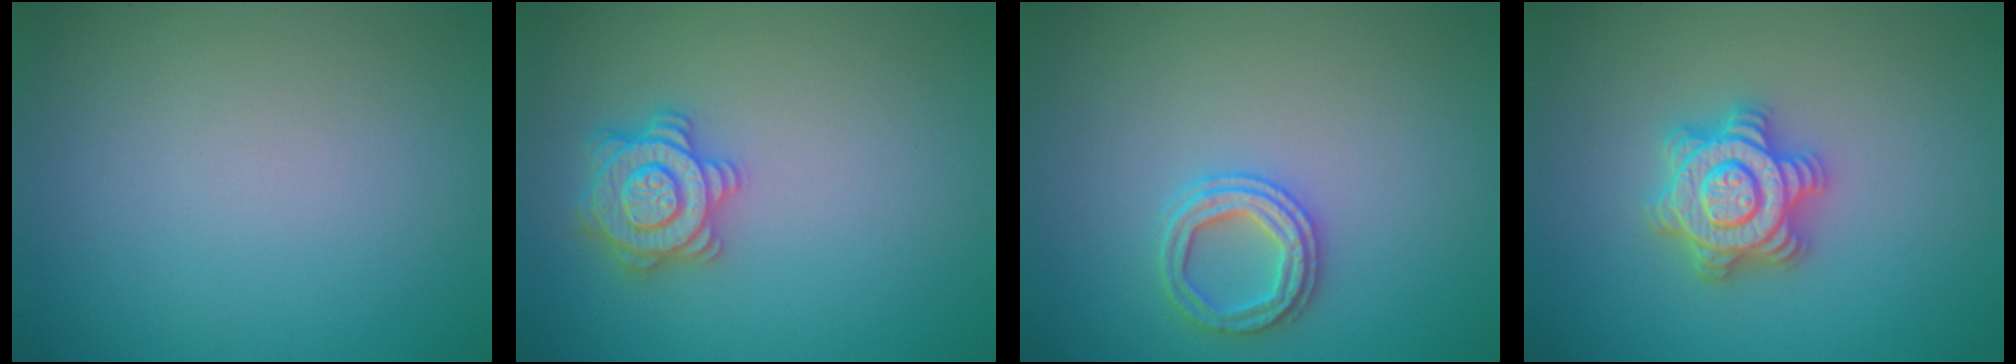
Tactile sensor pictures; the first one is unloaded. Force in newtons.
{"total": 3.6, "press": 3.5, "slide": 1.0}
{"total": 2.4, "press": 2.4, "slide": 0.2}
{"total": 4.9, "press": 4.8, "slide": 0.7}